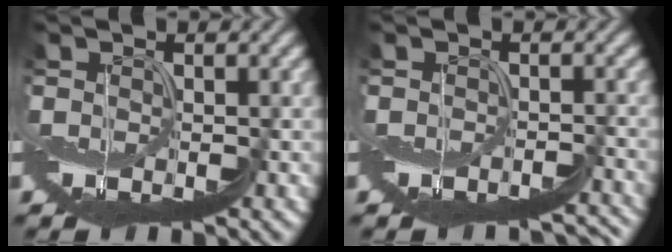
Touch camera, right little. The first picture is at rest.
{"total": 5.0, "force": [-4.3, 2.2, 1.2], "torque": [-0.014, 0.012, -0.034]}